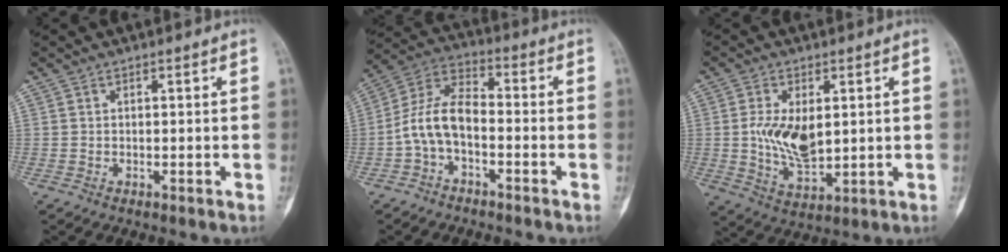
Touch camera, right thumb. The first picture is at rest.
{"total": 9.0, "force": [-2.6, 4.9, 7.1], "torque": [-0.138, 0.043, -0.062]}
{"total": 9.5, "force": [1.1, 5.2, 7.9], "torque": [-0.146, -0.014, 0.030]}